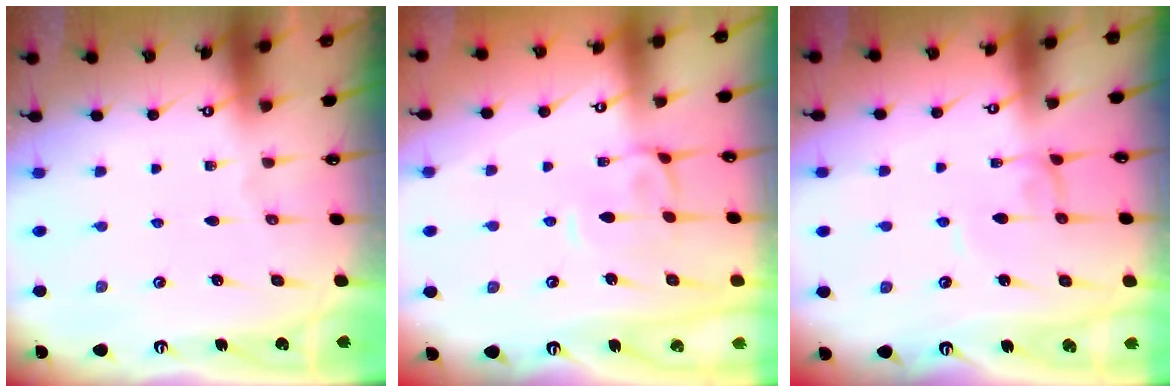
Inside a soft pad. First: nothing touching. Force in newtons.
{"total": 0.9, "press": 0.5, "slide": 0.7}
{"total": 0.5, "press": 0.5, "slide": 0.2}